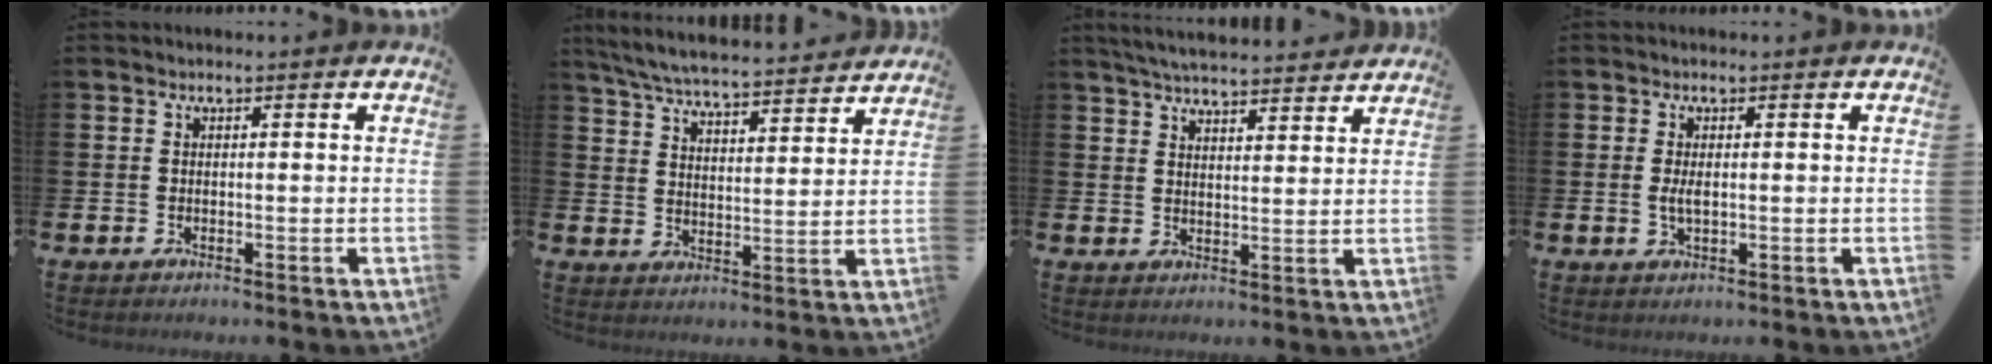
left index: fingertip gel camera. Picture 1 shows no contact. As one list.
[{"total": 6.7, "force": [6.5, 0.5, 1.6], "torque": [-0.057, -0.046, 0.114]}, {"total": 5.3, "force": [5.2, 0.4, 1.0], "torque": [-0.028, -0.029, 0.092]}, {"total": 1.9, "force": [0.1, 0.8, 1.7], "torque": [-0.031, 0.001, 0.000]}]